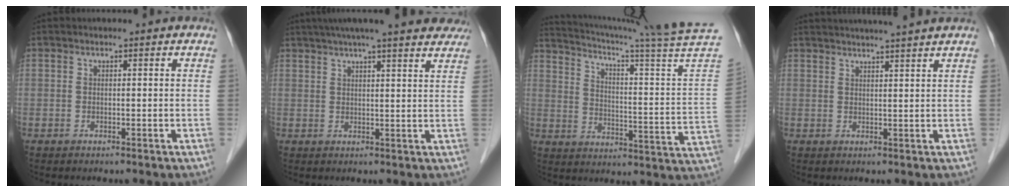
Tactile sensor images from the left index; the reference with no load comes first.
{"total": 20.0, "force": [17.3, 1.8, 9.8], "torque": [-0.146, 0.027, 0.215]}
{"total": 23.5, "force": [19.9, -3.2, 12.1], "torque": [-0.204, -0.092, 0.256]}
{"total": 9.6, "force": [8.6, -1.1, 4.1], "torque": [-0.058, 0.018, 0.105]}